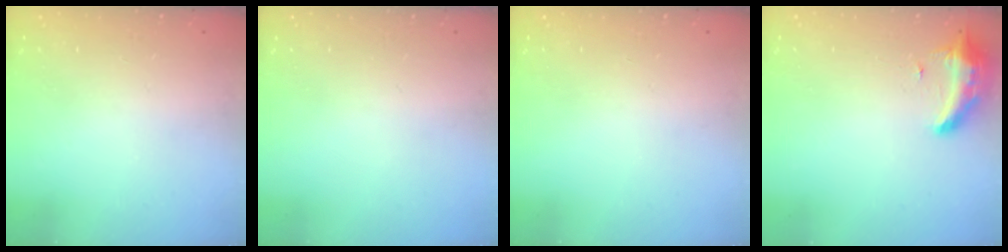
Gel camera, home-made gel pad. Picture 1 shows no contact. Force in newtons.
{"total": 0.0}
{"total": 0.0}
{"total": 12.2, "press": 9.7, "slide": 7.4}